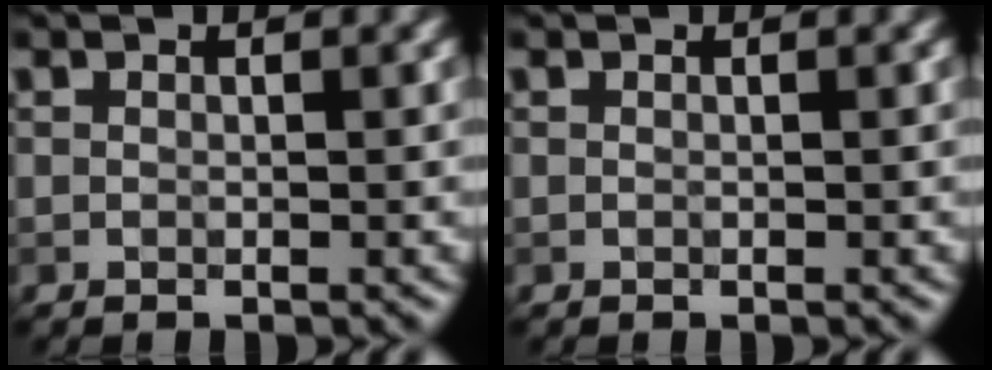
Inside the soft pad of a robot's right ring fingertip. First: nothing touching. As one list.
[{"total": 0.0}]